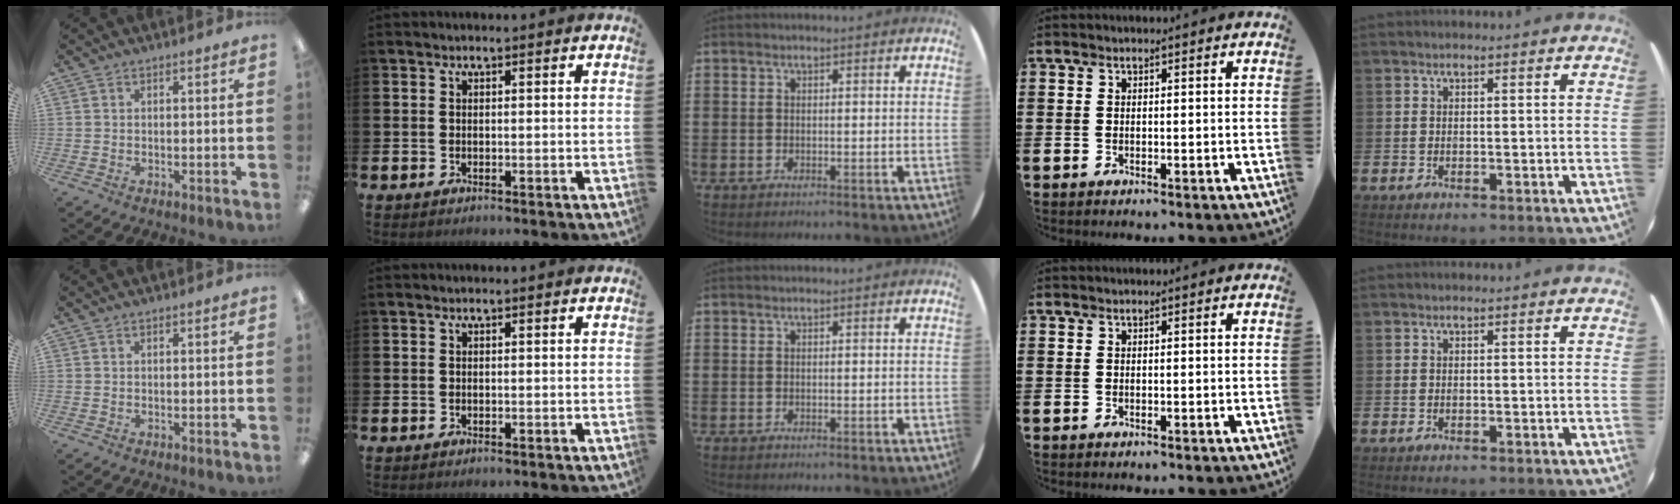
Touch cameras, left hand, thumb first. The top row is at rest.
{}